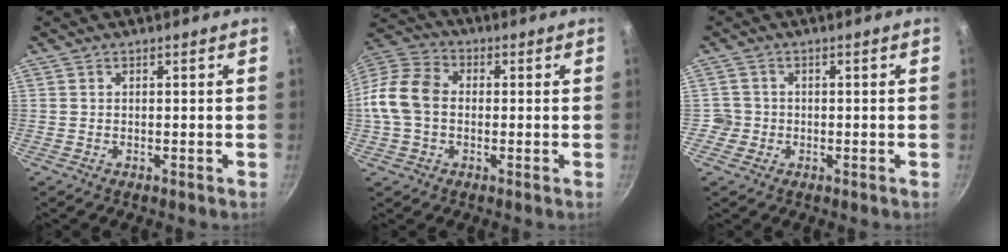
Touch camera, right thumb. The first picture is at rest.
{"total": 11.6, "force": [-0.4, 8.6, 7.8], "torque": [-0.135, 0.028, -0.026]}
{"total": 2.7, "force": [-0.7, 2.6, 0.2], "torque": [0.015, 0.015, -0.012]}